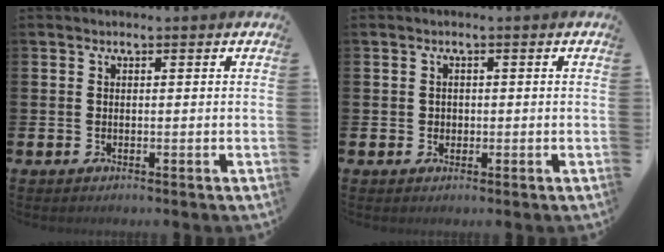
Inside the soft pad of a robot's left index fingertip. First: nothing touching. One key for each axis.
{"total": 1.0, "fx": 0.3, "fy": 1.0, "fz": 0.2, "tx": 0.008, "ty": 0.003, "tz": 0.000}